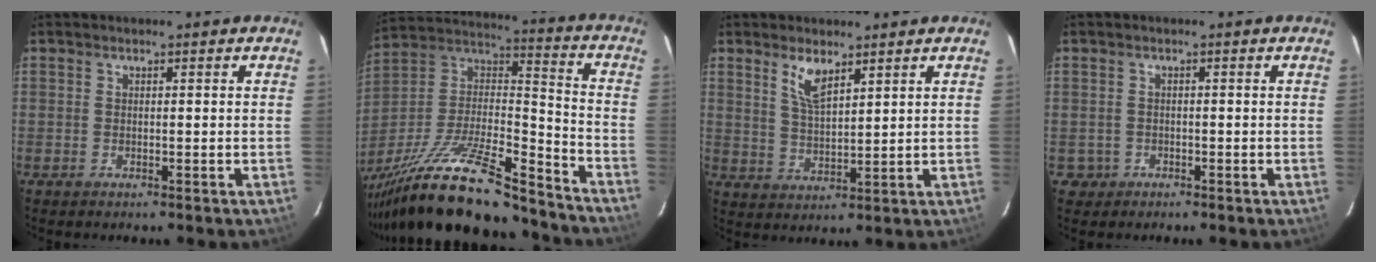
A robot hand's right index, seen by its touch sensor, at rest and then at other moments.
{"total": 28.7, "force": [-22.1, 7.1, 16.8], "torque": [-0.306, -0.021, -0.355]}
{"total": 5.4, "force": [3.5, 1.8, 3.7], "torque": [-0.071, -0.003, 0.072]}
{"total": 2.3, "force": [-0.8, 2.2, 0.1], "torque": [-0.005, 0.009, -0.007]}